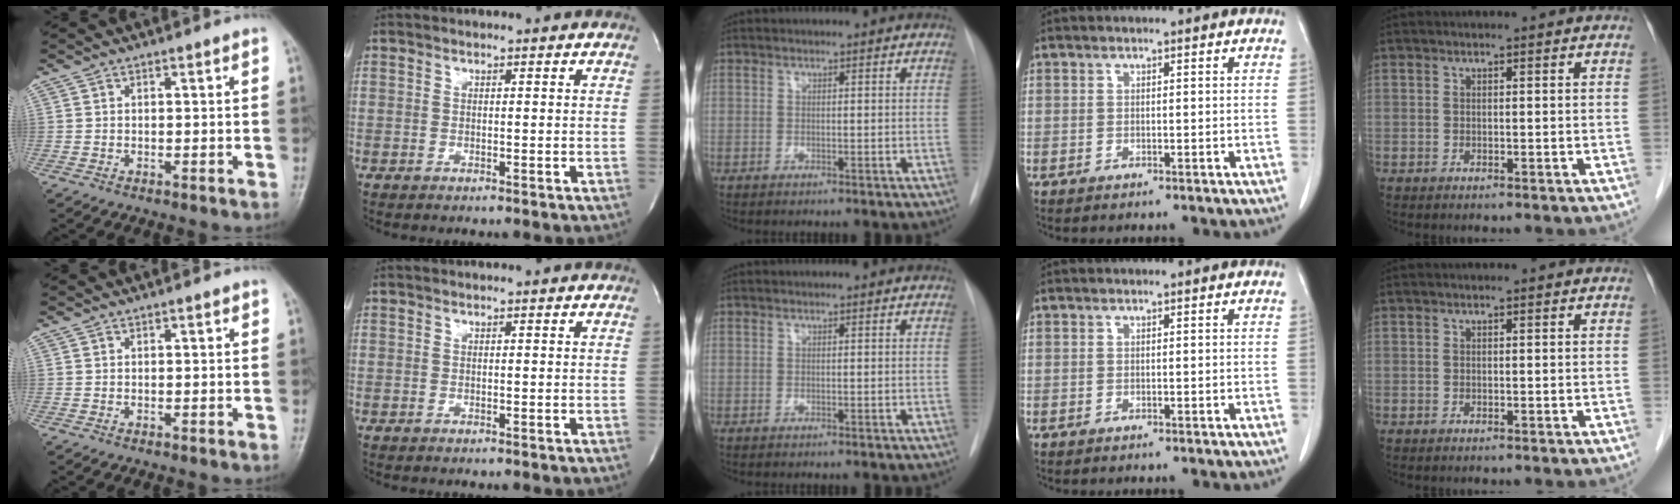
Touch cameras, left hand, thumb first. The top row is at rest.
{}